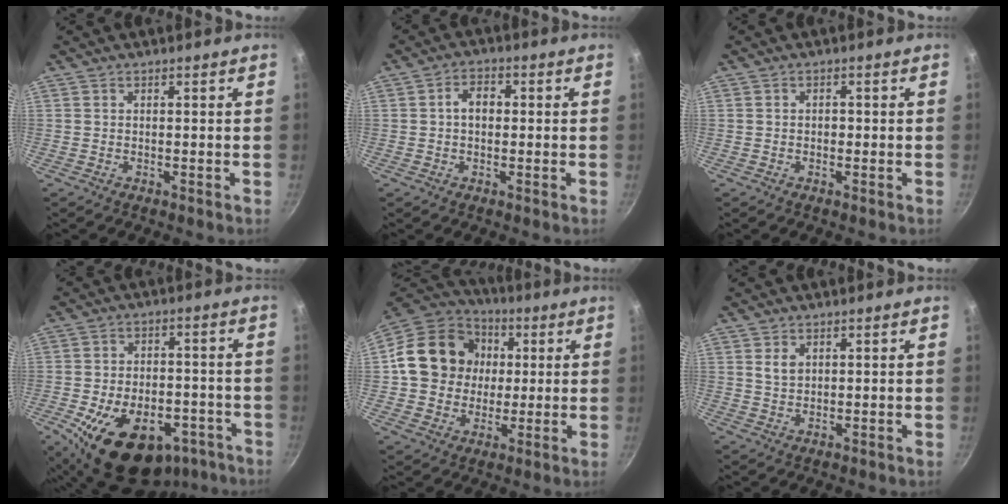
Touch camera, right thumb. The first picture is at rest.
{"total": 4.4, "force": [0.3, 3.1, 3.1], "torque": [-0.033, 0.013, -0.002]}
{"total": 1.2, "force": [-0.2, 0.9, 0.6], "torque": [-0.008, 0.005, -0.005]}
{"total": 20.8, "force": [-10.2, 12.8, 12.8], "torque": [-0.166, 0.040, -0.138]}
{"total": 17.9, "force": [2.1, 15.5, 8.6], "torque": [-0.126, 0.023, 0.027]}
{"total": 2.8, "force": [1.0, 1.9, 1.8], "torque": [-0.025, -0.004, 0.021]}